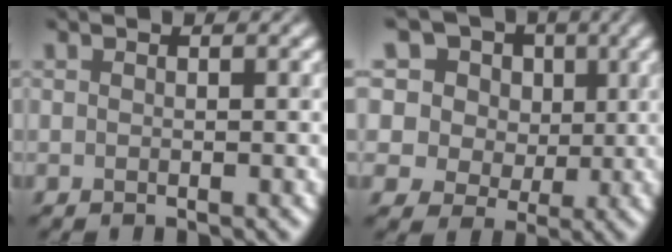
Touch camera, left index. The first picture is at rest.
{"total": 12.1, "force": [6.6, 8.3, 5.9], "torque": [-0.117, 0.031, 0.090]}